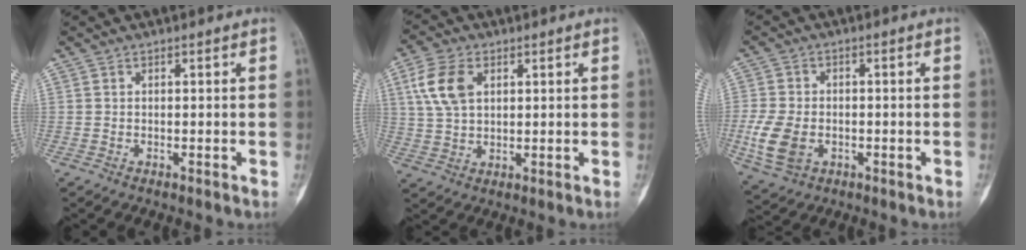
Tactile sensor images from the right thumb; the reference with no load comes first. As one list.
[{"total": 8.5, "force": [2.8, 5.3, 6.0], "torque": [-0.122, 0.002, 0.056]}, {"total": 9.1, "force": [-2.3, 6.4, 6.1], "torque": [-0.127, 0.000, -0.039]}]